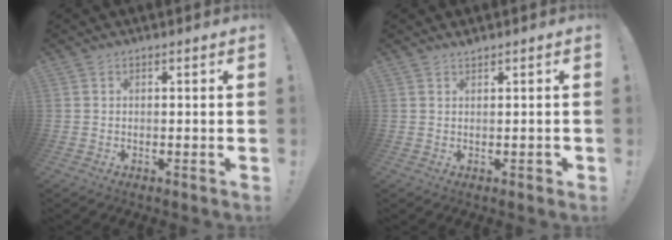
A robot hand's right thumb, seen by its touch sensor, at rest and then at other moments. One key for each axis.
{"total": 0.9, "fx": 0.7, "fy": 0.2, "fz": 0.5, "tx": -0.006, "ty": -0.003, "tz": 0.012}